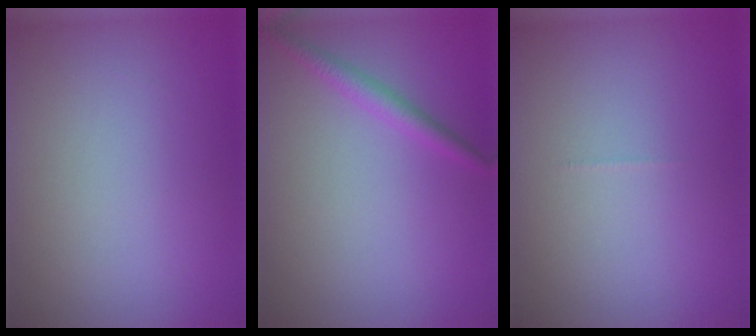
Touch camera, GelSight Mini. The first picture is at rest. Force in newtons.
{"total": 1.8, "press": 1.8, "slide": 0.1}
{"total": 0.0}